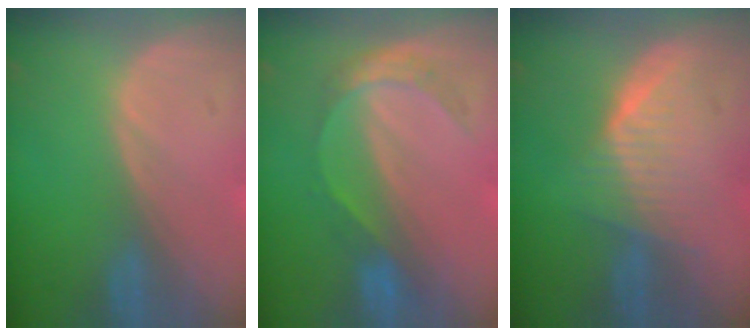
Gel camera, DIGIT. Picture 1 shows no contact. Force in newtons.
{"total": 4.8, "press": 4.7, "slide": 1.0}
{"total": 6.5, "press": 6.2, "slide": 1.8}